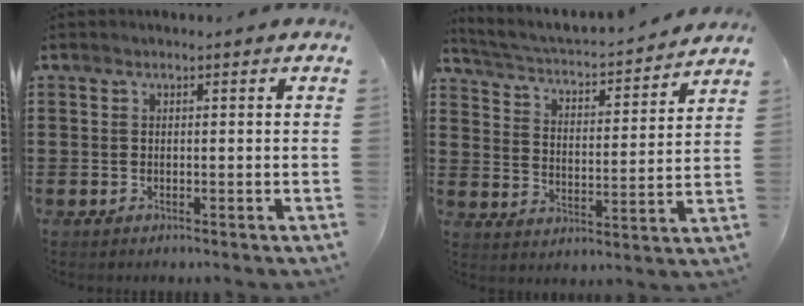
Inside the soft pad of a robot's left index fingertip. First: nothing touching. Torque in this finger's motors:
{"motor_torque": [-0.28, 0.27, 0.42, 0.13]}